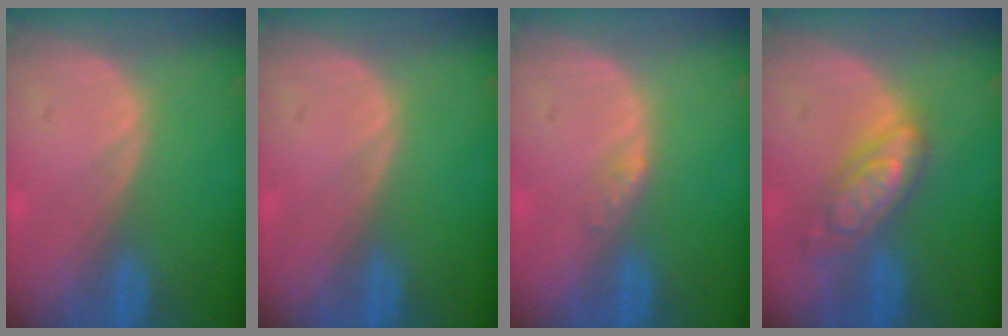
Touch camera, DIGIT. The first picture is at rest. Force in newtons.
{"total": 0.0}
{"total": 1.2, "press": 1.2, "slide": 0.1}
{"total": 6.4, "press": 6.4, "slide": 0.5}